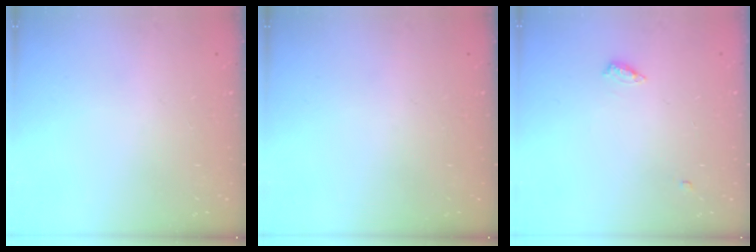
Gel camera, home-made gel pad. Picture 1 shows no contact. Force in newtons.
{"total": 0.0}
{"total": 4.5, "press": 4.5, "slide": 0.4}